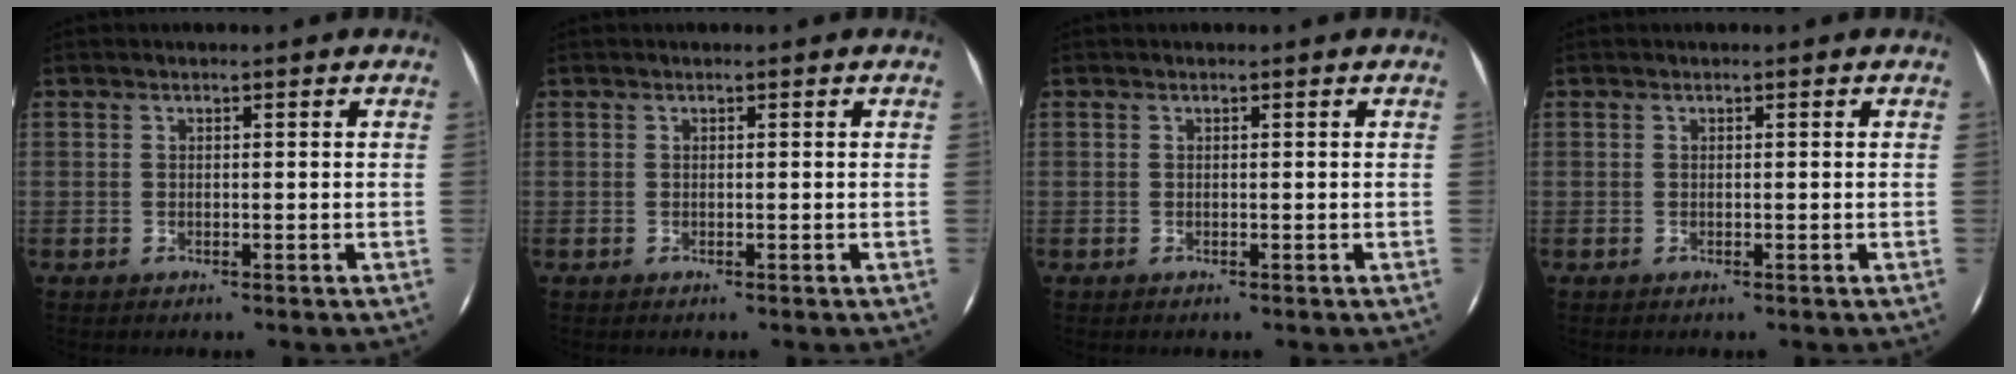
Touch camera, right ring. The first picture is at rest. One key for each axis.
{"total": 0.0}
{"total": 0.0}
{"total": 0.0}